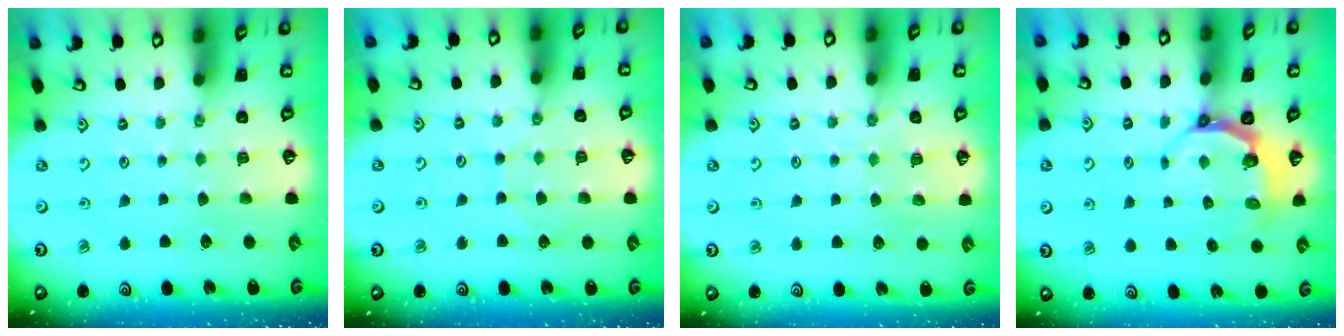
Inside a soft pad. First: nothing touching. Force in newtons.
{"total": 6.3, "press": 6.2, "slide": 0.6}
{"total": 5.6, "press": 5.6, "slide": 0.6}
{"total": 5.0, "press": 4.1, "slide": 2.9}